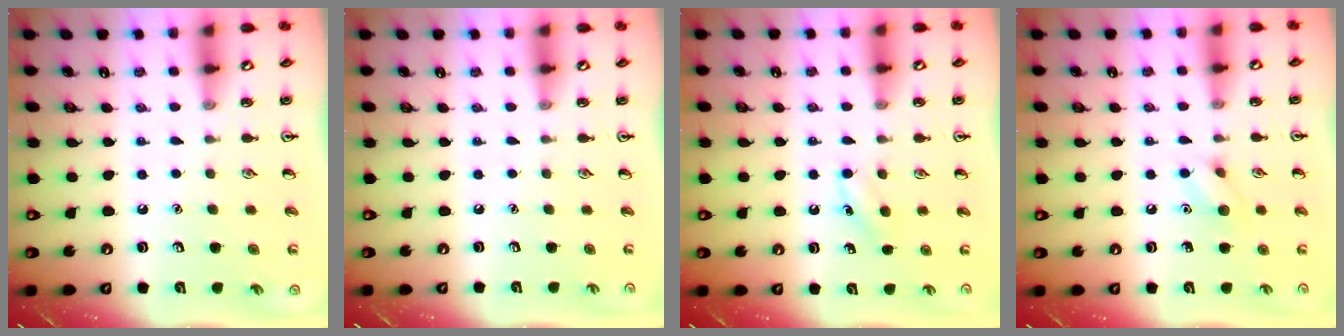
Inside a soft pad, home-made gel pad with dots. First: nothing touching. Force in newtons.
{"total": 0.0}
{"total": 3.9, "press": 3.6, "slide": 1.4}
{"total": 6.9, "press": 6.8, "slide": 1.3}